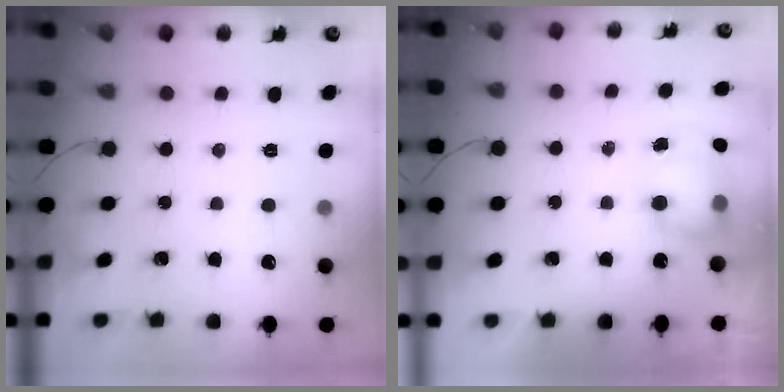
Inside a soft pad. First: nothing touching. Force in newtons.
{"total": 8.0, "press": 7.9, "slide": 1.4}